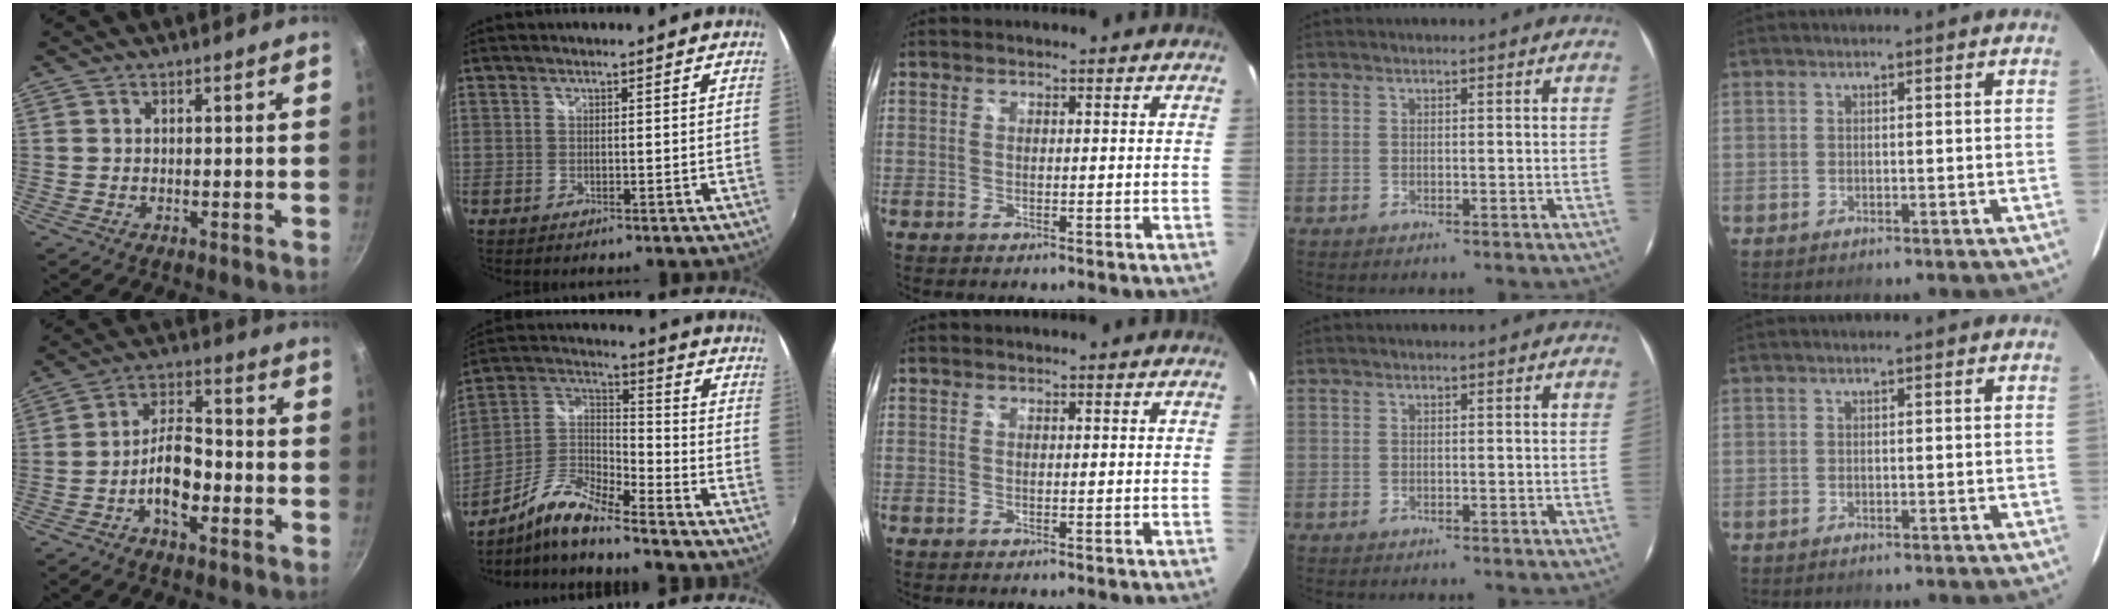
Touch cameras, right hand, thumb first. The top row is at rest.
{"thumb": {"total": 9.3, "force": [-3.2, 4.5, 7.4], "torque": [-0.116, 0.038, -0.061]}, "index": {"total": 10.8, "force": [-8.7, 0.9, 6.3], "torque": [-0.145, 0.012, -0.179]}}